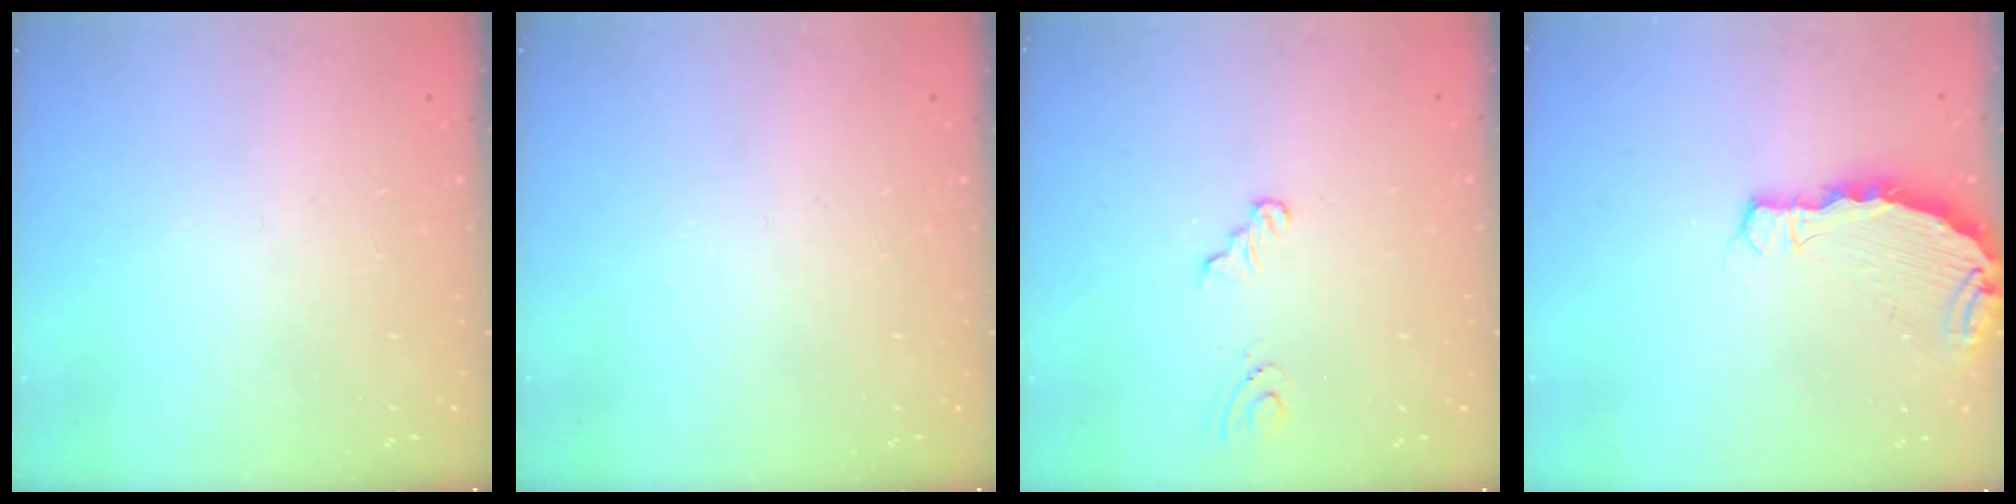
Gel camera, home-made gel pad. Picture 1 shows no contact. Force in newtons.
{"total": 0.0}
{"total": 2.7, "press": 2.3, "slide": 1.5}
{"total": 4.1, "press": 4.1, "slide": 0.4}